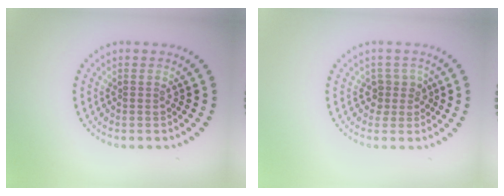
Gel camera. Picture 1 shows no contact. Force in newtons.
{"total": 1.8, "press": 1.5, "slide": 1.1}